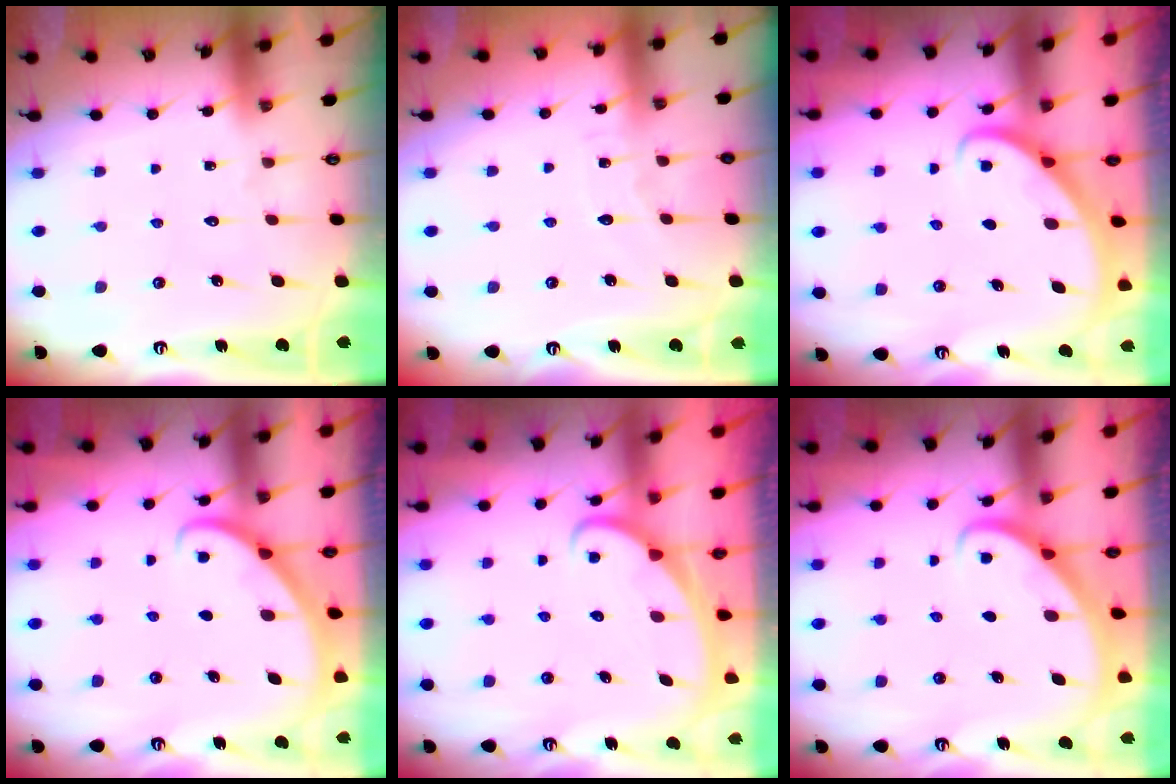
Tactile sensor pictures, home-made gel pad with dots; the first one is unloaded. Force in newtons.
{"total": 3.0, "press": 3.0, "slide": 0.4}
{"total": 2.8, "press": 2.8, "slide": 0.2}
{"total": 3.7, "press": 3.7, "slide": 0.1}
{"total": 2.2, "press": 2.2, "slide": 0.1}
{"total": 2.8, "press": 2.8, "slide": 0.2}